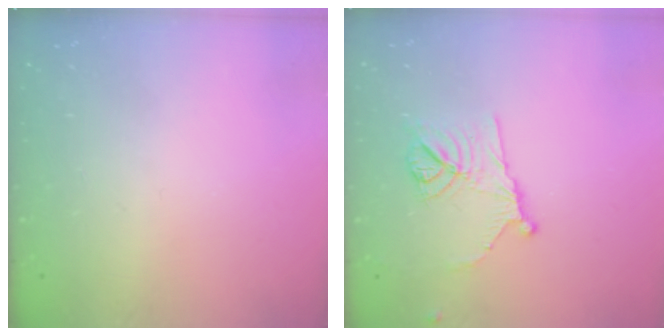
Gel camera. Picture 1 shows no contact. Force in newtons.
{"total": 11.2, "press": 10.9, "slide": 2.3}